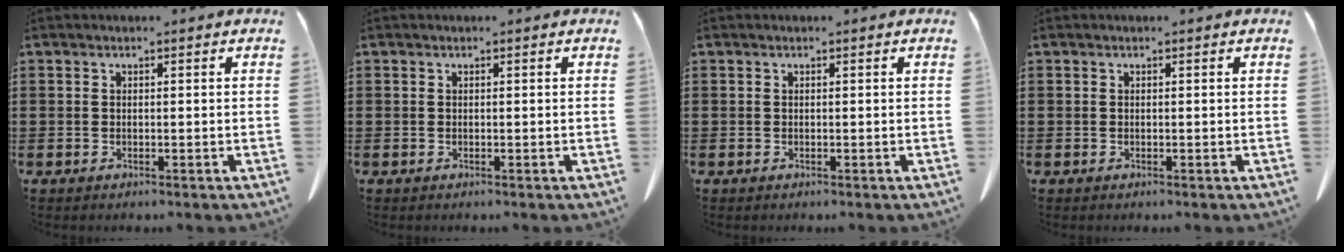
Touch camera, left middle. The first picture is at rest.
{"total": 0.0}
{"total": 0.0}
{"total": 0.0}